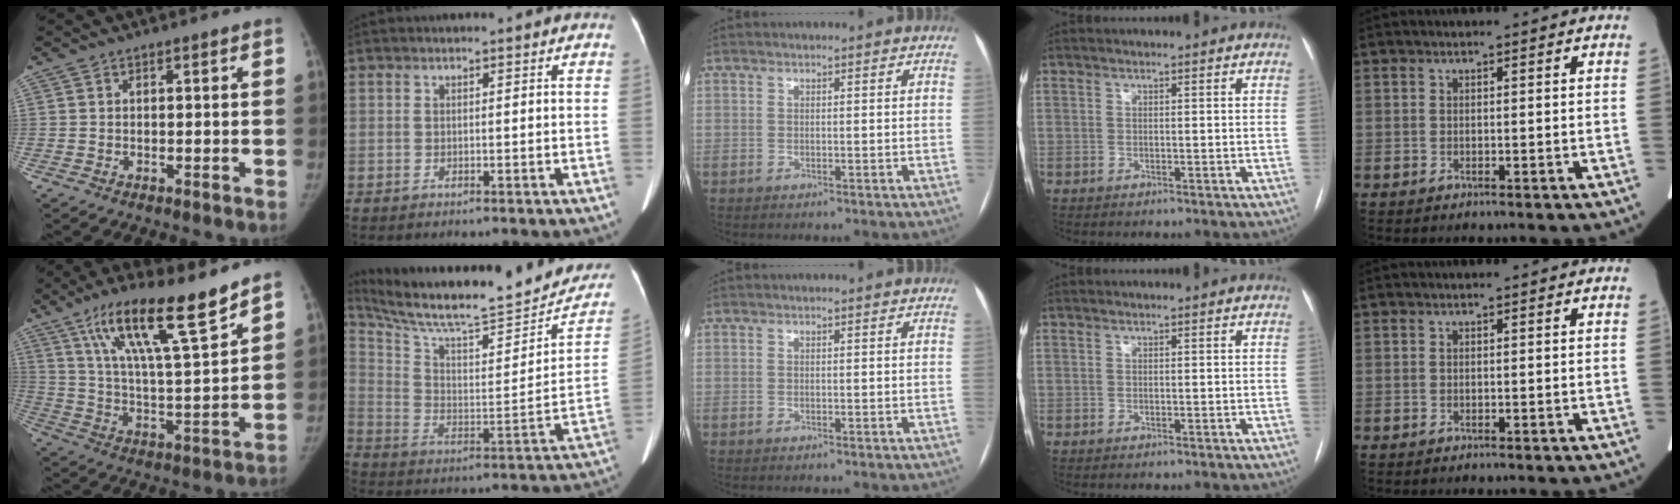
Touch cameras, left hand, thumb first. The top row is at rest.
{"thumb": {"total": 18.4, "force": [12.6, 2.8, 13.0], "torque": [-0.204, -0.065, 0.222]}, "index": {"total": 25.2, "force": [22.0, 4.1, 11.6], "torque": [-0.189, -0.031, 0.316]}}